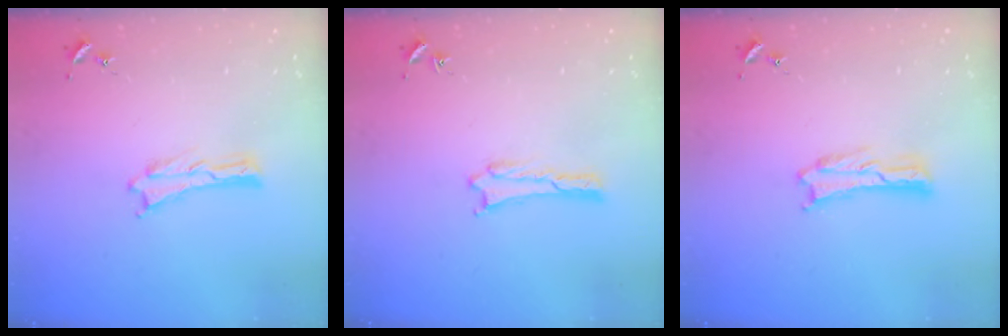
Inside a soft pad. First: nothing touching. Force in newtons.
{"total": 1.1, "press": 1.1, "slide": 0.2}
{"total": 0.0}